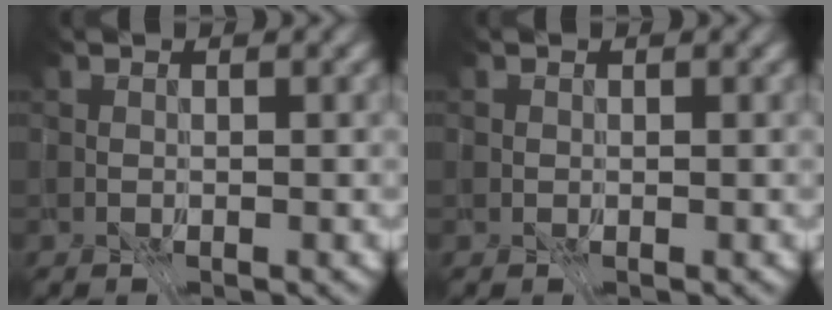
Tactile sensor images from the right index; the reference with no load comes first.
{"total": 1.1, "force": [0.5, 0.9, 0.5], "torque": [-0.007, 0.004, 0.001]}